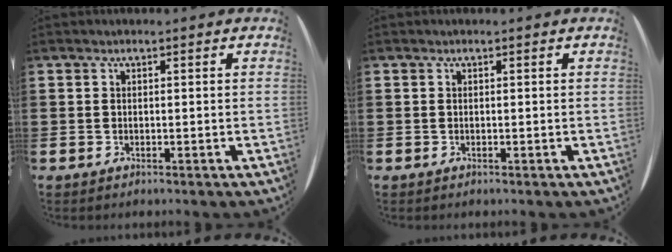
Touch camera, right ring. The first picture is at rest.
{"total": 0.0}